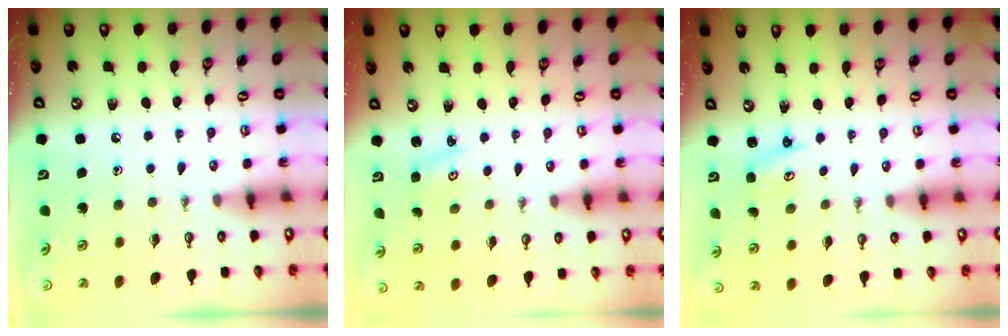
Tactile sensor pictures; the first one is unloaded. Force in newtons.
{"total": 2.3, "press": 2.2, "slide": 0.4}
{"total": 1.8, "press": 1.8, "slide": 0.2}